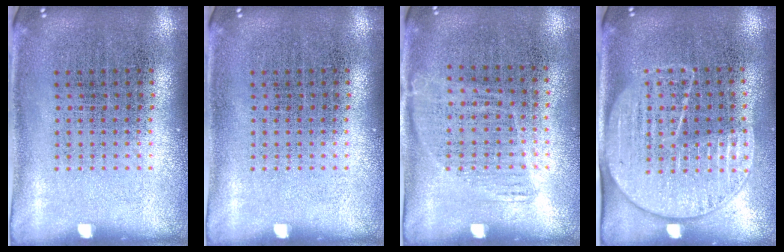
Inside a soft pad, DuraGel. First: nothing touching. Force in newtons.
{"total": 0.0}
{"total": 1.1, "press": 0.9, "slide": 0.7}
{"total": 1.8, "press": 1.5, "slide": 0.9}